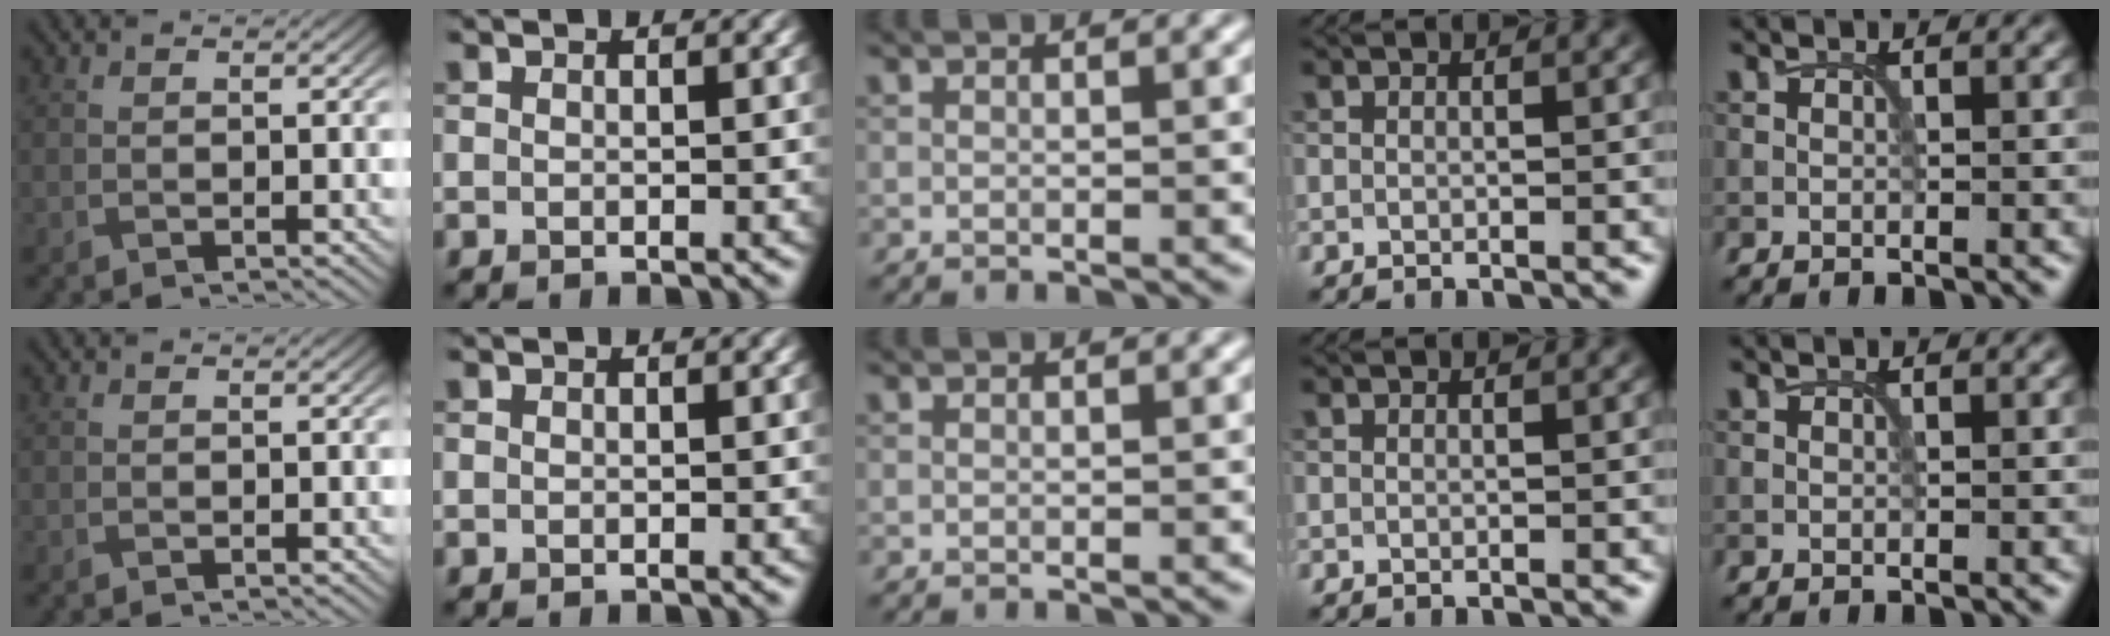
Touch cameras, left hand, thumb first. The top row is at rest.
{}